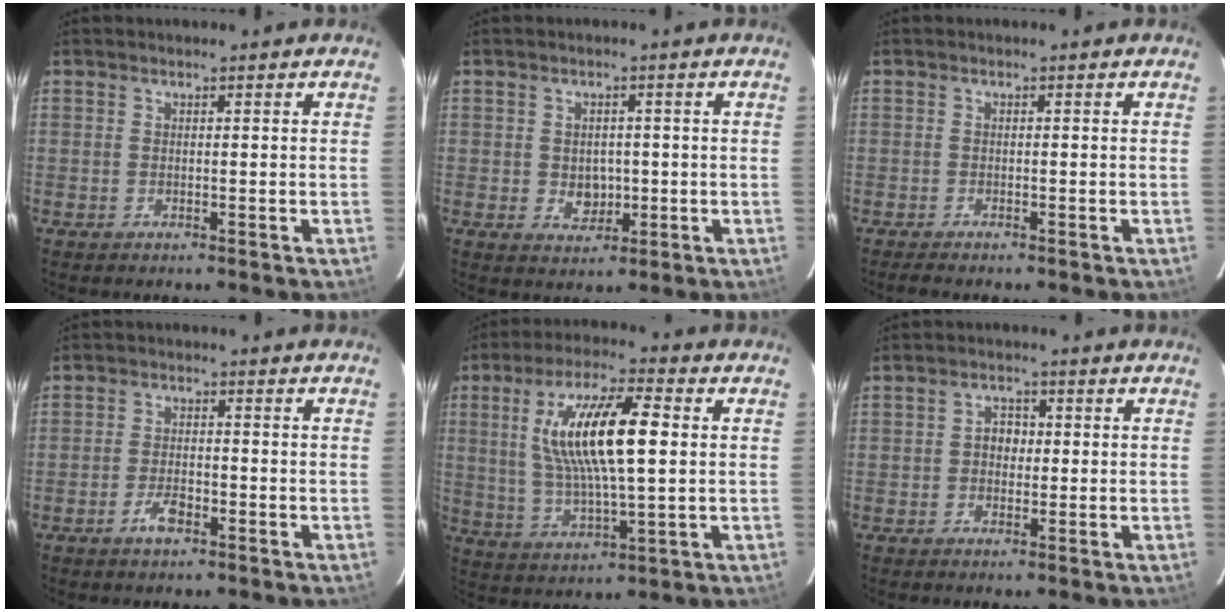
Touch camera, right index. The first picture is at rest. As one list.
[{"total": 4.2, "force": [-0.4, 3.6, 2.2], "torque": [-0.039, 0.001, 0.002]}, {"total": 2.4, "force": [-2.1, 0.2, 1.2], "torque": [-0.025, -0.010, -0.035]}, {"total": 3.8, "force": [-2.3, 1.7, 2.6], "torque": [-0.056, -0.001, -0.040]}, {"total": 16.0, "force": [2.8, 4.1, 15.2], "torque": [-0.286, 0.009, 0.058]}, {"total": 2.8, "force": [-0.2, 2.4, 1.5], "torque": [-0.023, 0.011, -0.003]}]